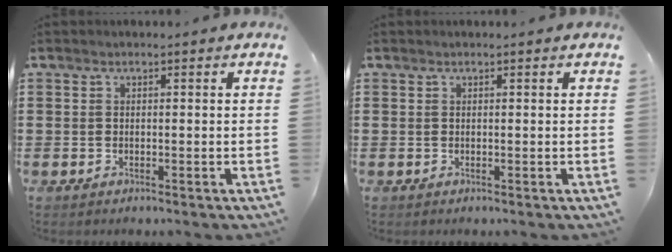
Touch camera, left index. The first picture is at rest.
{"total": 0.0}